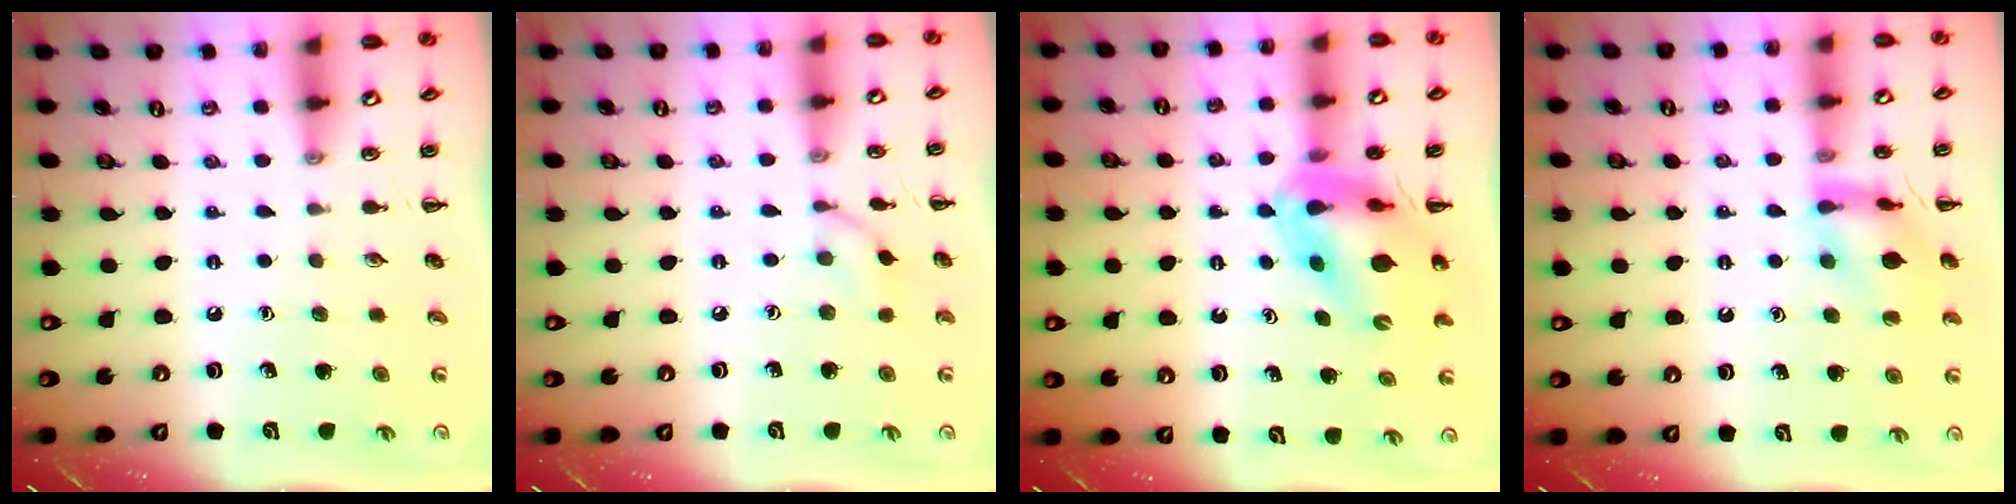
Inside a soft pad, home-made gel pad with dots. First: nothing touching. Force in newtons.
{"total": 5.7, "press": 5.5, "slide": 1.2}
{"total": 12.0, "press": 11.5, "slide": 3.5}
{"total": 12.8, "press": 12.8, "slide": 1.1}